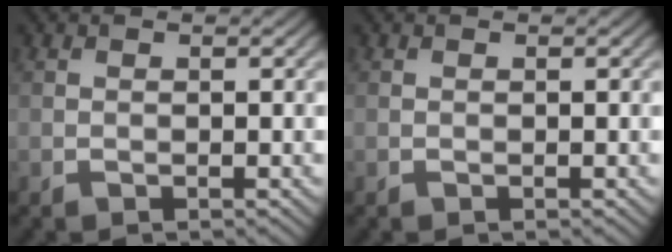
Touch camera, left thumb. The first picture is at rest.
{"total": 0.0}